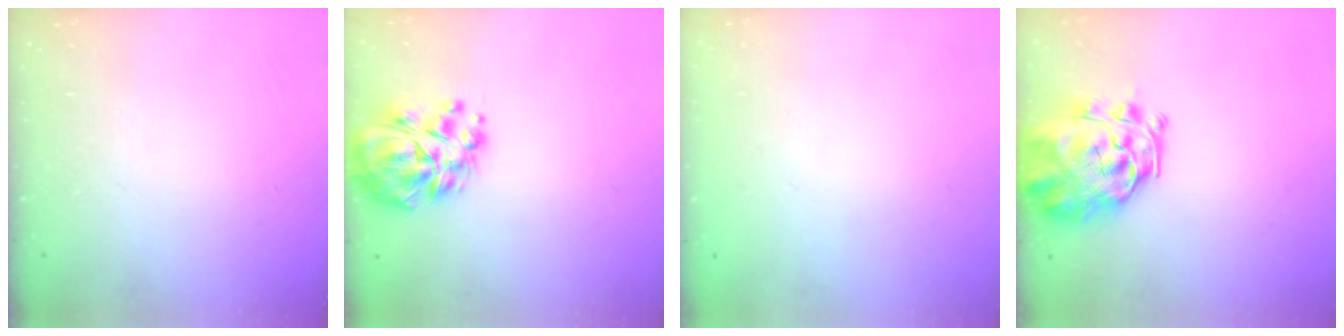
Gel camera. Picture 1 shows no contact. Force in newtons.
{"total": 14.5, "press": 13.7, "slide": 4.7}
{"total": 1.8, "press": 1.7, "slide": 0.2}
{"total": 3.6, "press": 3.2, "slide": 1.6}